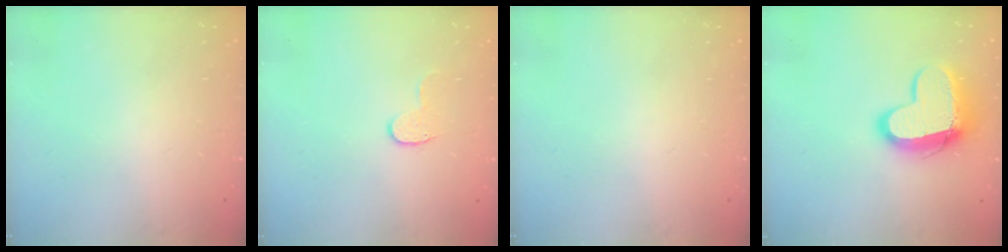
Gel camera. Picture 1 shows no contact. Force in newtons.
{"total": 4.6, "press": 4.6, "slide": 0.5}
{"total": 0.0}
{"total": 14.4, "press": 14.4, "slide": 1.0}